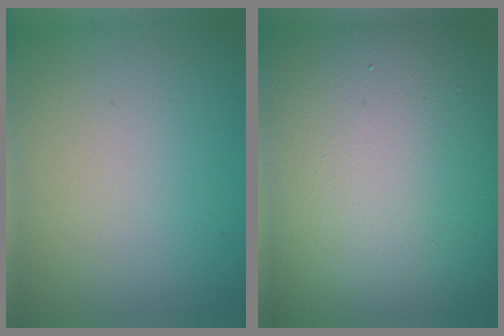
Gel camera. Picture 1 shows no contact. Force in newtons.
{"total": 24.5, "press": 24.4, "slide": 1.3}